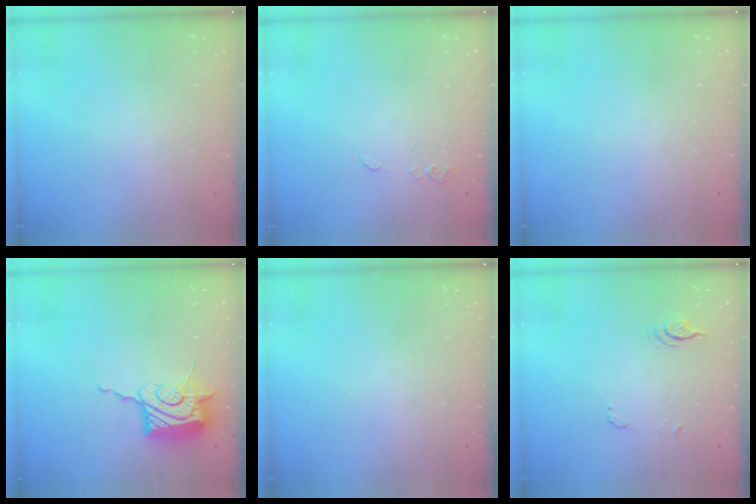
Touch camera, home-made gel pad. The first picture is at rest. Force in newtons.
{"total": 5.3, "press": 5.2, "slide": 0.5}
{"total": 0.0}
{"total": 17.2, "press": 17.1, "slide": 0.7}
{"total": 0.0}
{"total": 14.3, "press": 5.9, "slide": 13.1}